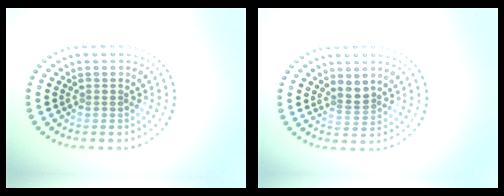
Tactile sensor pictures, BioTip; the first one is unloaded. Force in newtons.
{"total": 2.0, "press": 1.5, "slide": 1.3}